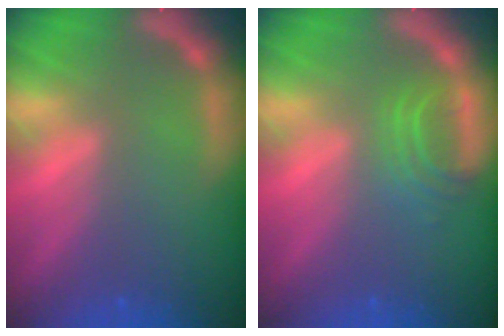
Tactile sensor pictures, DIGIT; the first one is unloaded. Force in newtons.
{"total": 2.9}